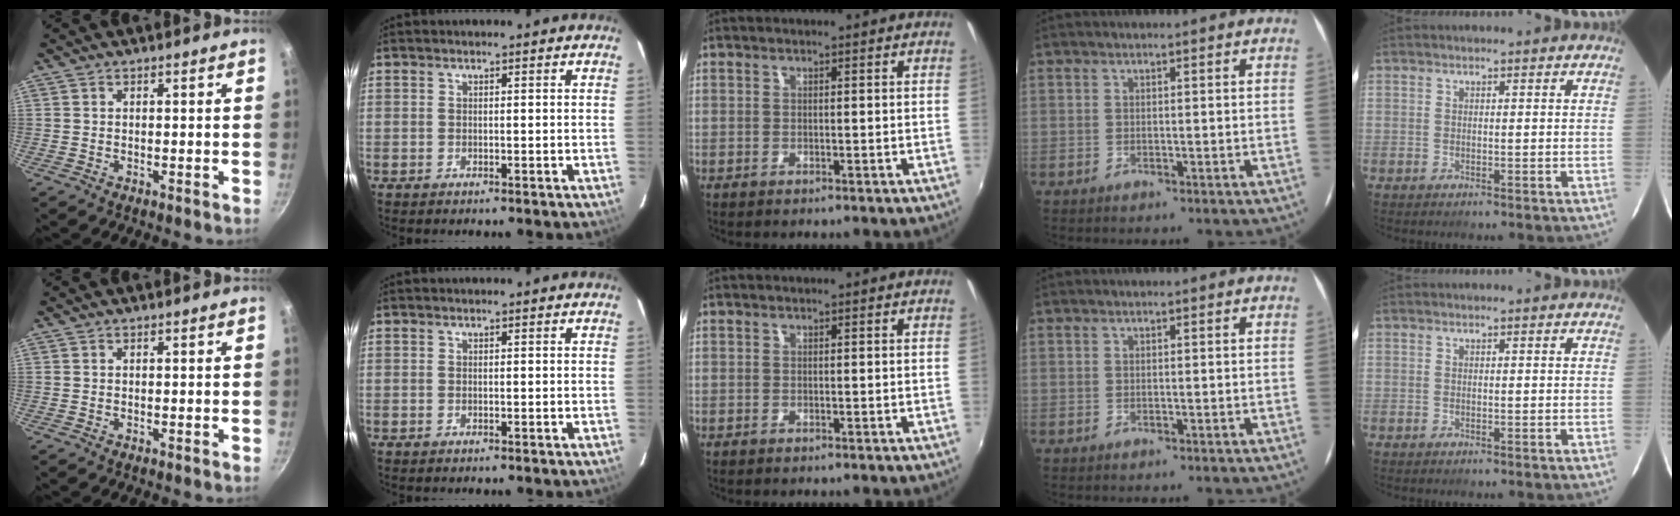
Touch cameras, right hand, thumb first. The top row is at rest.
{}